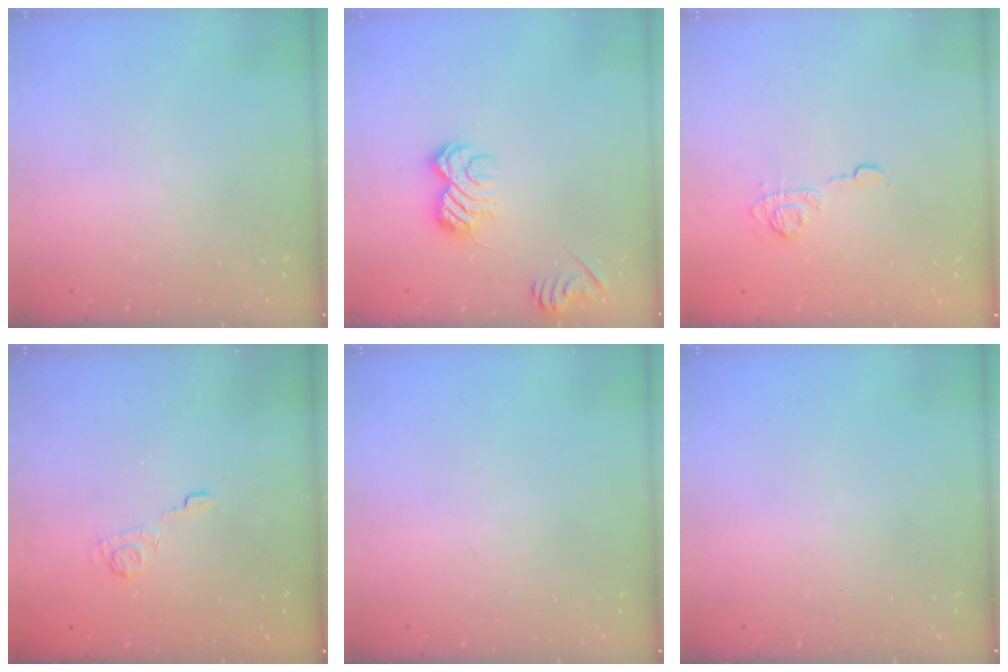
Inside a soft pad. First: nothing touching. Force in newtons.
{"total": 9.4, "press": 9.4, "slide": 1.1}
{"total": 5.5, "press": 5.5, "slide": 0.5}
{"total": 3.7, "press": 3.4, "slide": 1.6}
{"total": 0.0}
{"total": 0.0}